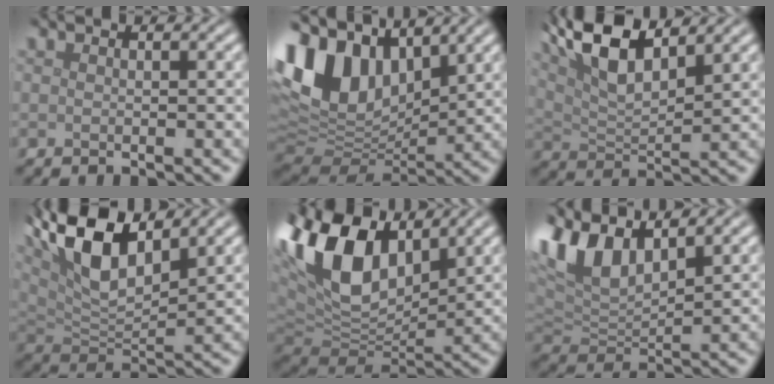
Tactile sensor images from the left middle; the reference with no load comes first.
{"total": 12.8, "force": [5.7, 8.0, 8.2], "torque": [-0.193, 0.022, 0.101]}
{"total": 8.6, "force": [5.0, 3.1, 6.3], "torque": [-0.125, 0.015, 0.092]}
{"total": 10.5, "force": [5.5, 4.3, 7.9], "torque": [-0.164, 0.014, 0.097]}
{"total": 12.9, "force": [5.8, 7.4, 8.8], "torque": [-0.202, 0.023, 0.105]}
{"total": 7.6, "force": [4.5, 3.5, 5.1], "torque": [-0.118, 0.013, 0.082]}